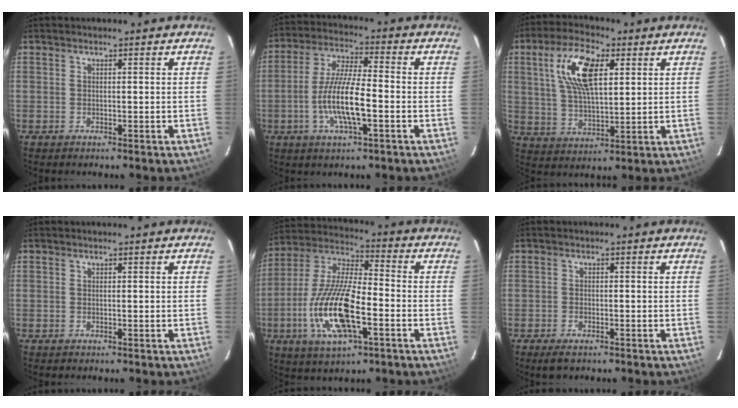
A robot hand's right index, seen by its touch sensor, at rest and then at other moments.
{"total": 11.2, "force": [-3.3, 2.3, 10.5], "torque": [-0.212, -0.002, -0.063]}
{"total": 12.2, "force": [4.2, 5.1, 10.2], "torque": [-0.197, 0.017, 0.080]}
{"total": 0.0}
{"total": 17.7, "force": [-5.7, 6.0, 15.6], "torque": [-0.326, -0.012, -0.110]}
{"total": 3.0, "force": [-2.2, 1.2, 1.7], "torque": [-0.040, -0.008, -0.039]}